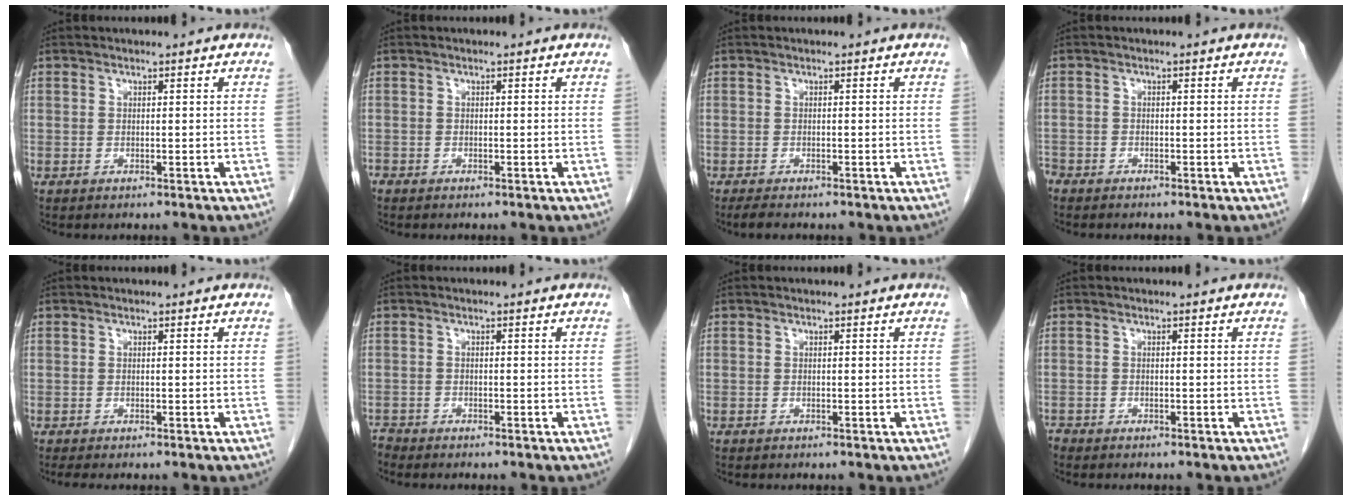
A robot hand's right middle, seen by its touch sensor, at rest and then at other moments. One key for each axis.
{"total": 0.7, "fx": -0.6, "fy": 0.4, "fz": 0.1, "tx": -0.008, "ty": 0.000, "tz": -0.014}
{"total": 2.1, "fx": -1.7, "fy": 0.5, "fz": 1.2, "tx": -0.026, "ty": -0.006, "tz": -0.023}
{"total": 2.6, "fx": -2.3, "fy": 1.2, "fz": 0.5, "tx": -0.015, "ty": -0.001, "tz": -0.041}
{"total": 1.3, "fx": -1.1, "fy": 0.1, "fz": 0.7, "tx": -0.011, "ty": -0.003, "tz": -0.015}
{"total": 1.8, "fx": -1.8, "fy": 0.3, "fz": -0.1, "tx": 0.000, "ty": -0.005, "tz": -0.033}
{"total": 0.0}
{"total": 1.6, "fx": -1.5, "fy": 0.5, "fz": 0.3, "tx": -0.009, "ty": -0.002, "tz": -0.025}